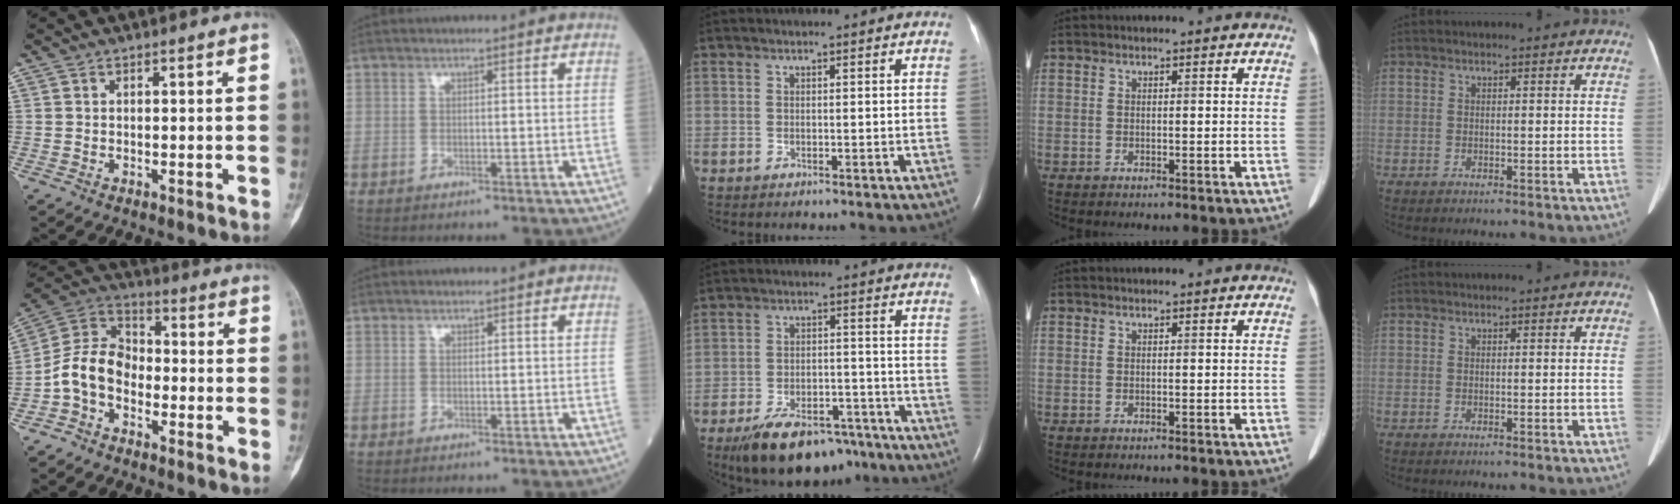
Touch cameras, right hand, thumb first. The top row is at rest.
{"thumb": {"total": 9.9, "force": [-3.5, 7.1, 6.0], "torque": [-0.104, 0.050, -0.083]}, "middle": {"total": 14.0, "force": [-10.6, 6.1, 6.8], "torque": [-0.105, 0.010, -0.163]}}